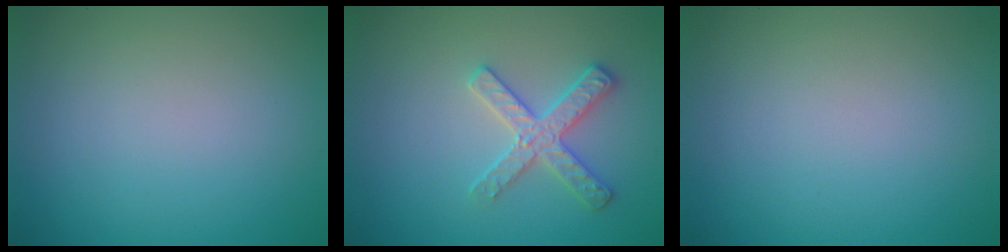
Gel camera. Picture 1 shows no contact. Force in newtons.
{"total": 2.9, "press": 2.9, "slide": 0.1}
{"total": 0.0}